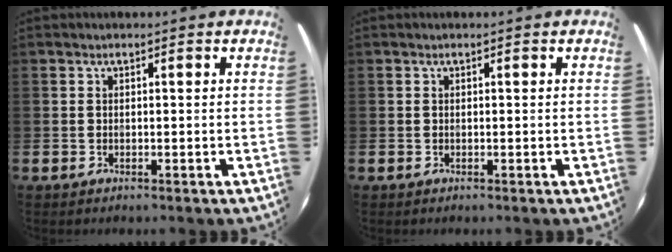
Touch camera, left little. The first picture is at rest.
{"total": 0.0}